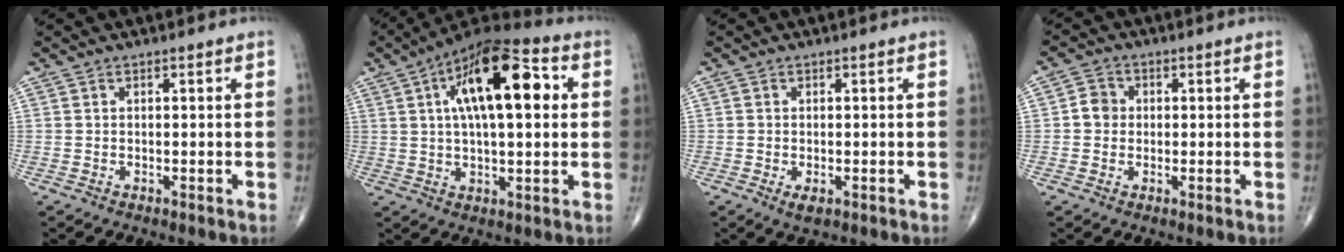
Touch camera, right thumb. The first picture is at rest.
{"total": 19.3, "force": [4.8, 7.9, 17.0], "torque": [-0.259, 0.019, 0.067]}
{"total": 1.9, "force": [-0.6, 1.0, 1.5], "torque": [-0.026, -0.003, -0.010]}
{"total": 3.4, "force": [0.0, 3.1, 1.3], "torque": [-0.008, 0.006, -0.006]}